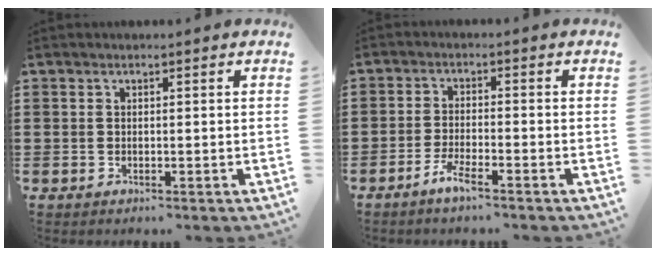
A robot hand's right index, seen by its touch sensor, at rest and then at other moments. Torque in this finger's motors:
{"motor_torque": [-0.56, 0.61, 0.07, 0.01]}